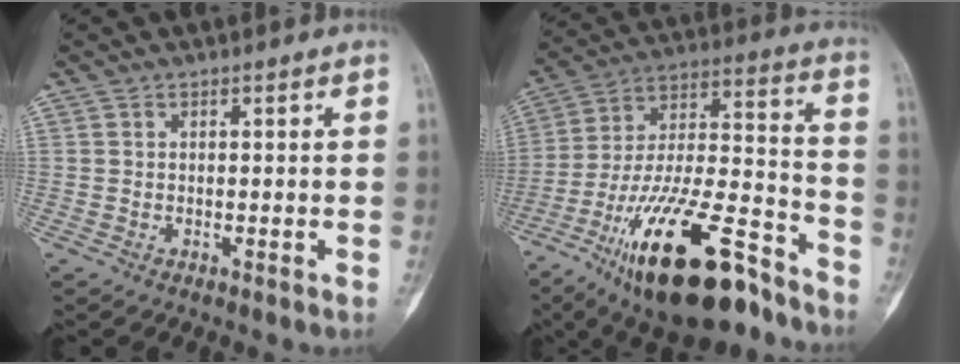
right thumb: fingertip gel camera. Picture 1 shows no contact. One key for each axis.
{"total": 26.7, "fx": -16.6, "fy": 9.1, "fz": 18.9, "tx": -0.314, "ty": 0.078, "tz": -0.277}